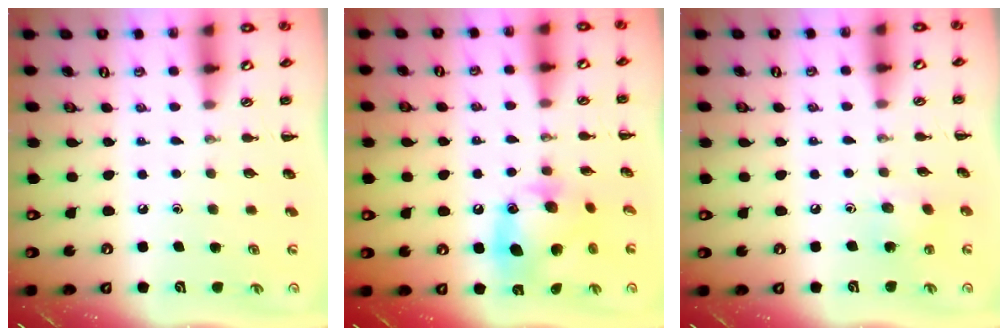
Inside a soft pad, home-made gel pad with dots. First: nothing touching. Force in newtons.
{"total": 13.7, "press": 13.6, "slide": 1.7}
{"total": 4.5, "press": 4.5, "slide": 0.5}